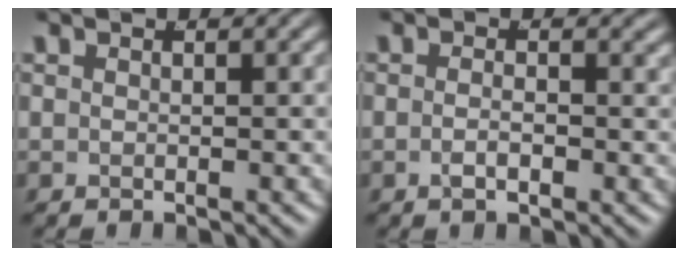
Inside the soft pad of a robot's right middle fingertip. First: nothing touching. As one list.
[{"total": 1.5, "force": [-0.7, 0.4, 1.3], "torque": [-0.024, -0.007, -0.012]}]